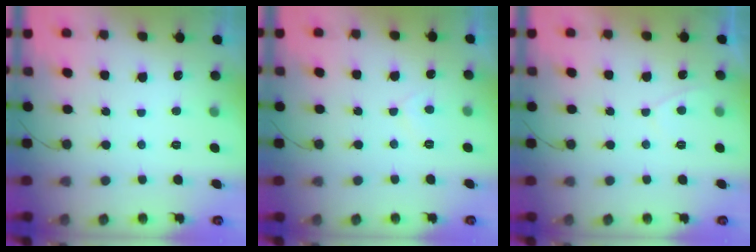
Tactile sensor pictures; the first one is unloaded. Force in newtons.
{"total": 3.9, "press": 3.8, "slide": 0.6}
{"total": 2.5, "press": 2.4, "slide": 0.7}